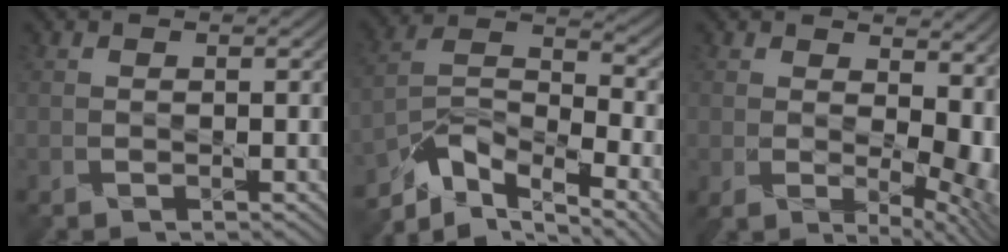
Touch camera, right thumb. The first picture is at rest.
{"total": 11.0, "force": [-7.1, 4.3, 7.2], "torque": [-0.128, -0.003, -0.144]}
{"total": 10.6, "force": [1.3, 6.4, 8.4], "torque": [-0.106, -0.027, 0.053]}